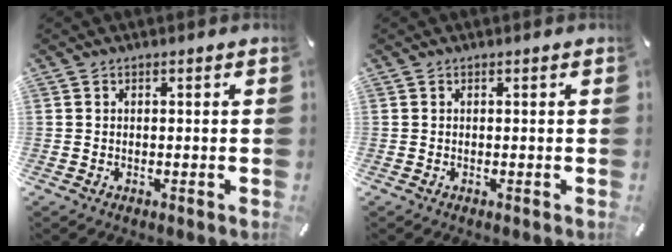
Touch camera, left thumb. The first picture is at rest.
{"total": 0.0}